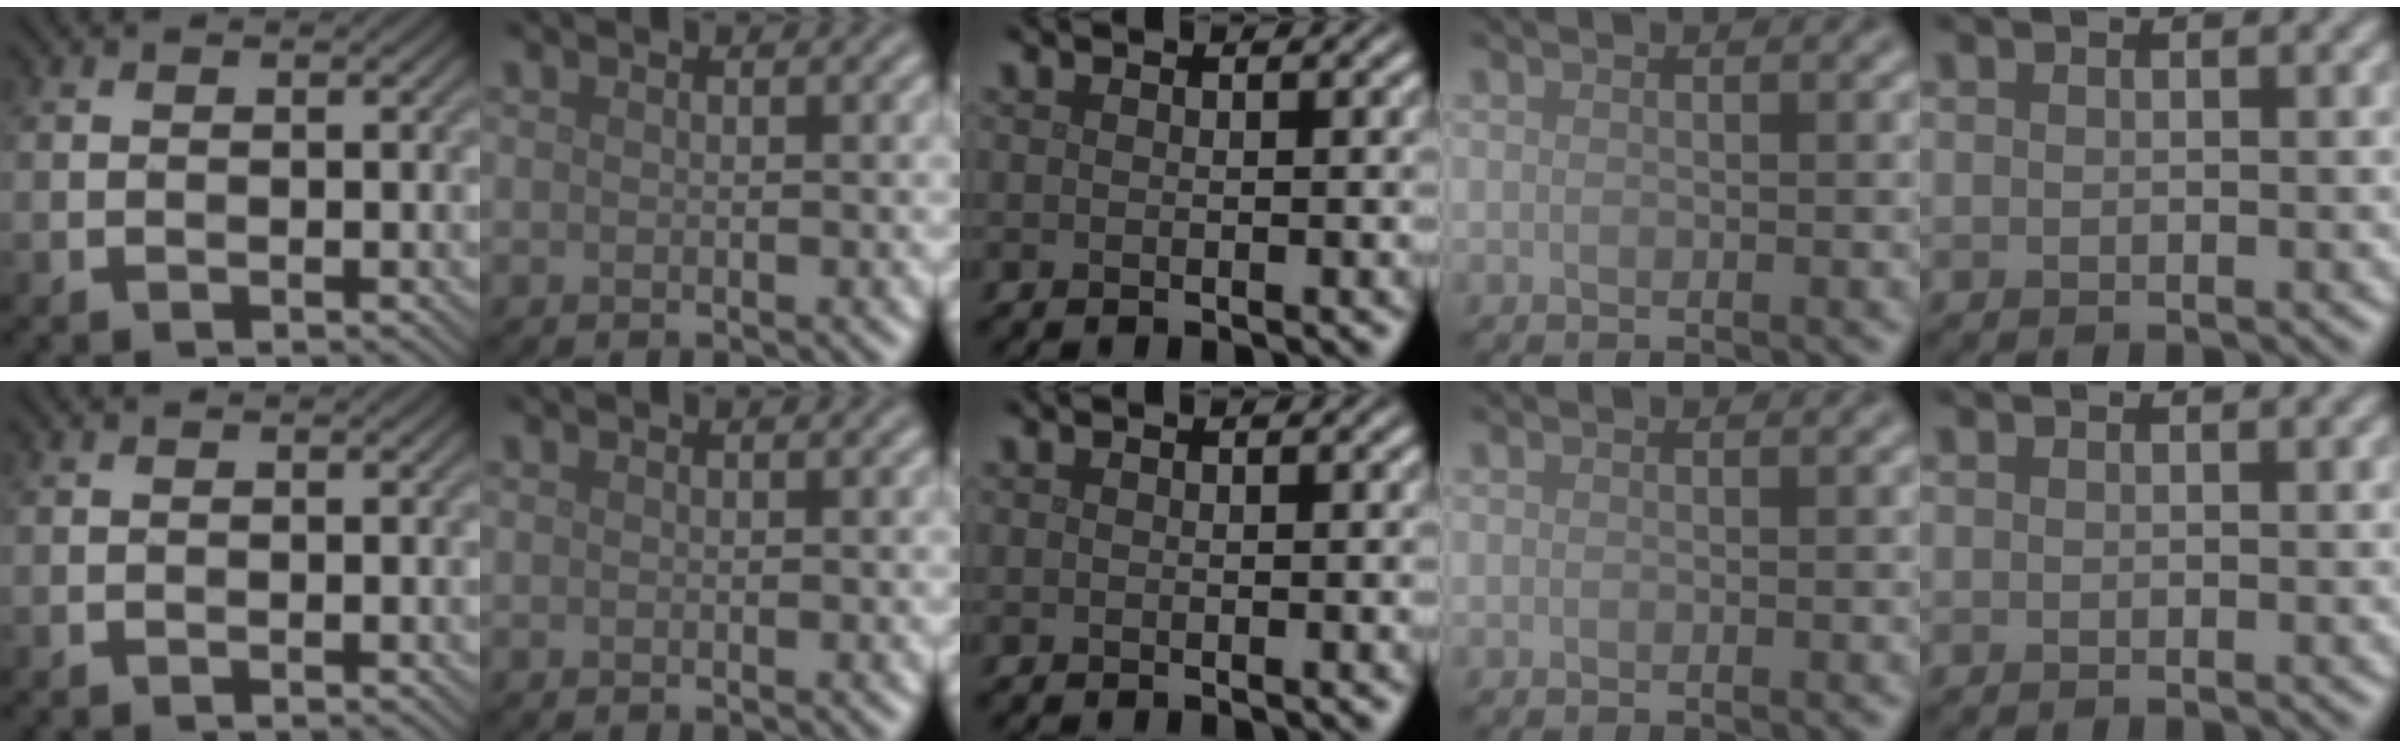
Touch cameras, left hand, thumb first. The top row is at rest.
{}